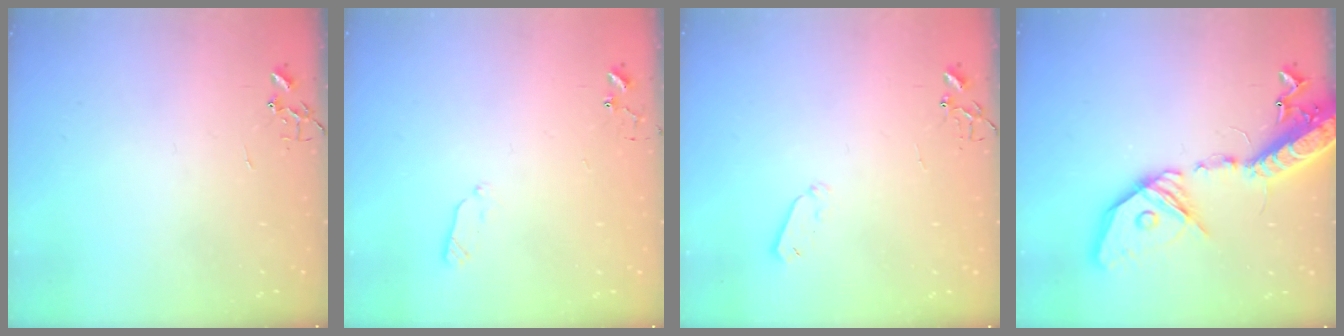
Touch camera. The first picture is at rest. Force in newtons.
{"total": 4.7, "press": 4.6, "slide": 0.9}
{"total": 4.0, "press": 3.9, "slide": 0.8}
{"total": 25.2, "press": 24.7, "slide": 4.9}